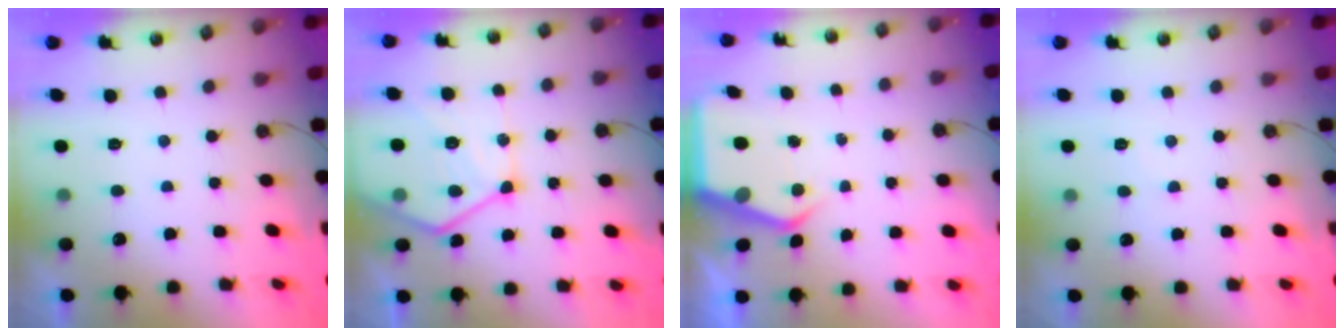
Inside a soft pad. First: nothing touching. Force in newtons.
{"total": 16.5, "press": 16.4, "slide": 1.4}
{"total": 4.4, "press": 4.4, "slide": 0.4}
{"total": 3.7, "press": 3.7, "slide": 0.6}